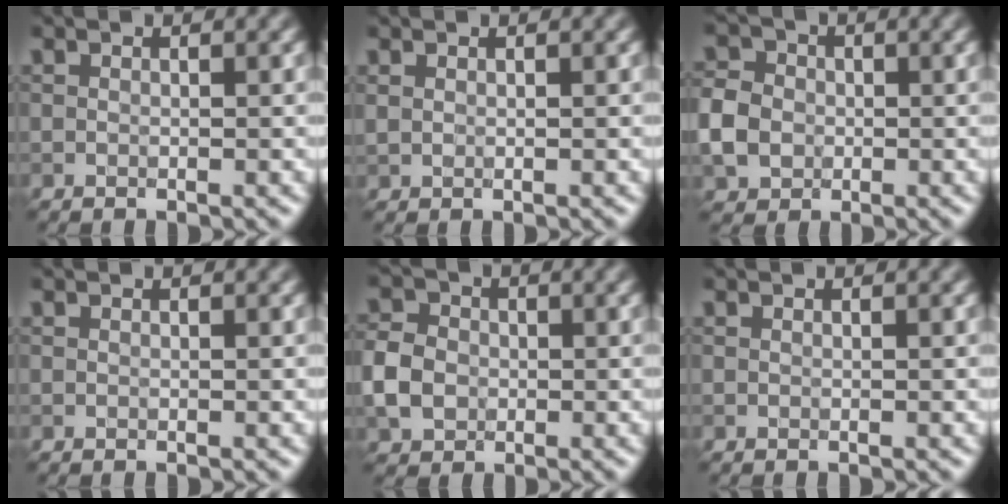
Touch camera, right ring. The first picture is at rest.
{"total": 0.0}
{"total": 4.2, "force": [-1.0, 3.6, 1.9], "torque": [-0.042, 0.002, -0.026]}
{"total": 0.0}
{"total": 3.8, "force": [-1.0, 3.2, 1.9], "torque": [-0.041, 0.002, -0.024]}
{"total": 0.0}